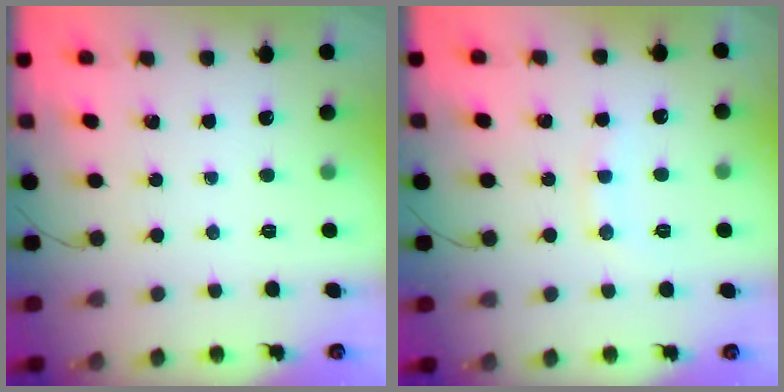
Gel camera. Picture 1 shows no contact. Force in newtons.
{"total": 7.7, "press": 7.7, "slide": 1.1}